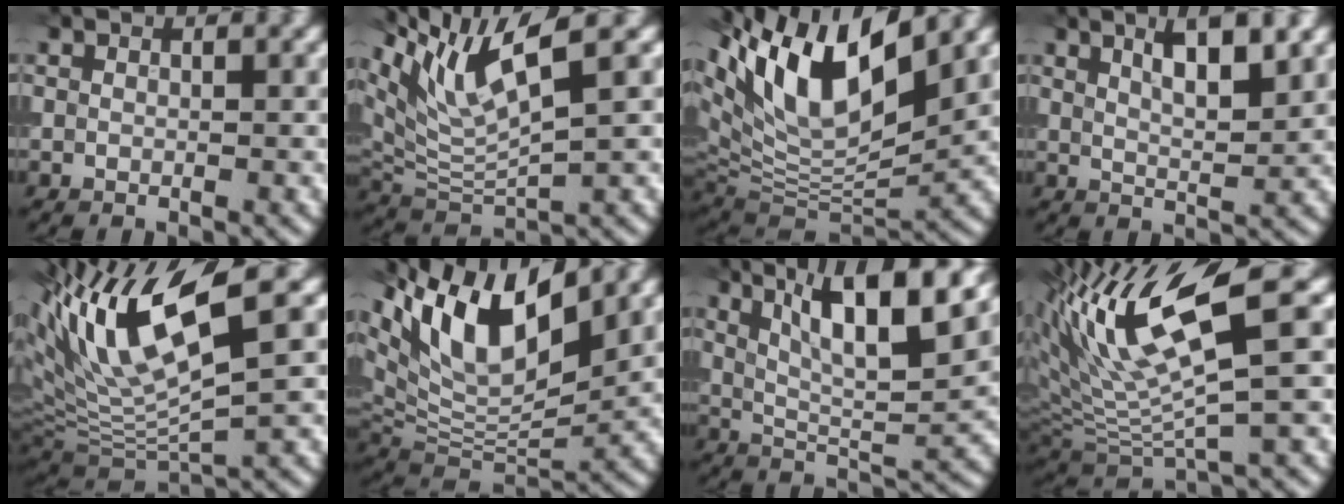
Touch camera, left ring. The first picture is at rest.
{"total": 7.7, "force": [4.6, 1.5, 6.0], "torque": [-0.128, 0.006, 0.091]}
{"total": 12.5, "force": [6.3, 4.7, 9.8], "torque": [-0.184, 0.016, 0.119]}
{"total": 4.7, "force": [2.5, 1.1, 3.8], "torque": [-0.054, 0.006, 0.038]}
{"total": 10.7, "force": [4.5, 2.8, 9.4], "torque": [-0.181, 0.005, 0.091]}
{"total": 11.3, "force": [5.9, 4.3, 8.6], "torque": [-0.162, 0.007, 0.112]}
{"total": 10.7, "force": [5.1, 2.9, 9.0], "torque": [-0.143, 0.007, 0.087]}
{"total": 10.7, "force": [4.6, 2.7, 9.3], "torque": [-0.175, 0.008, 0.089]}